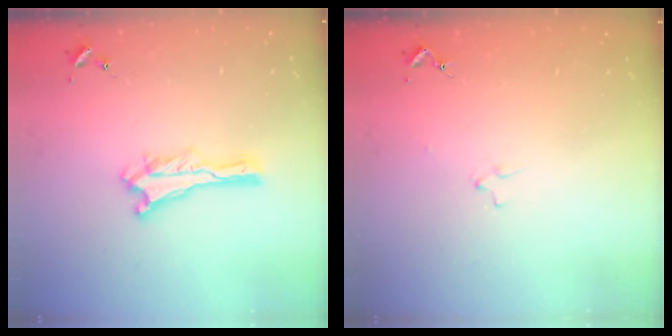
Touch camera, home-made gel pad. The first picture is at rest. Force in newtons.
{"total": 1.1, "press": 1.1, "slide": 0.1}